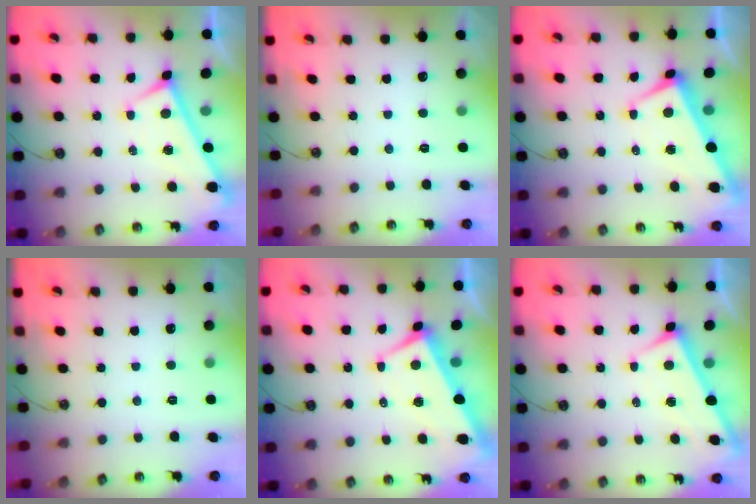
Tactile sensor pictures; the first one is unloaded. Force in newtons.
{"total": 0.0}
{"total": 1.7, "press": 1.4, "slide": 0.9}
{"total": 0.0}
{"total": 1.4, "press": 1.0, "slide": 1.0}
{"total": 2.6, "press": 2.6, "slide": 0.1}